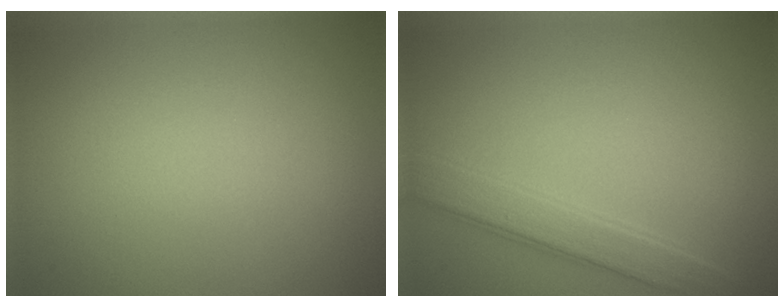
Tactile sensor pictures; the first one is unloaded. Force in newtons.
{"total": 3.1, "press": 3.1, "slide": 0.1}